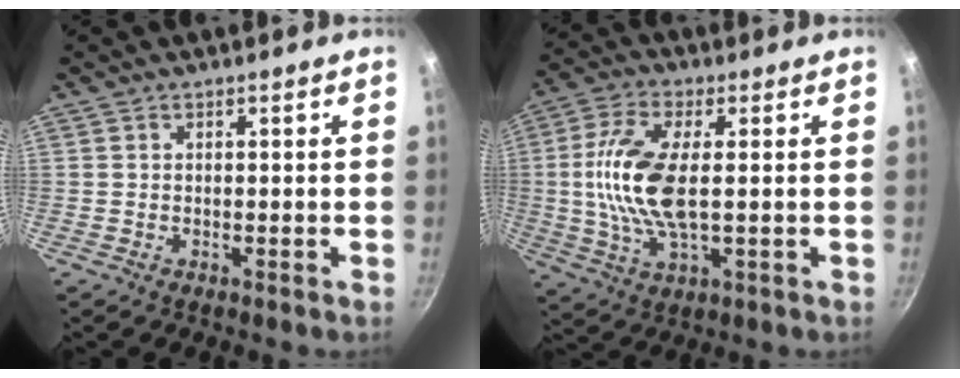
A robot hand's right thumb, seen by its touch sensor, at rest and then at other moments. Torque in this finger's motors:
{"motor_torque": [1.93, 1.70, 1.74, -0.95, 0.34]}